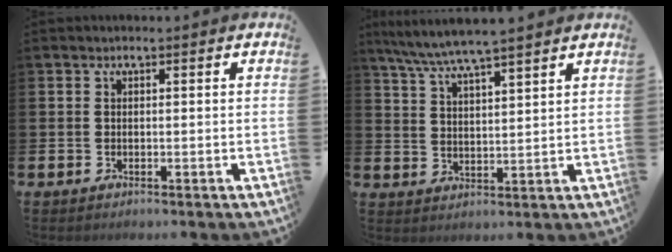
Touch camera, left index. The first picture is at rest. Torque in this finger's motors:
{"motor_torque": [0.43, -0.44, 0.82, 0.20]}